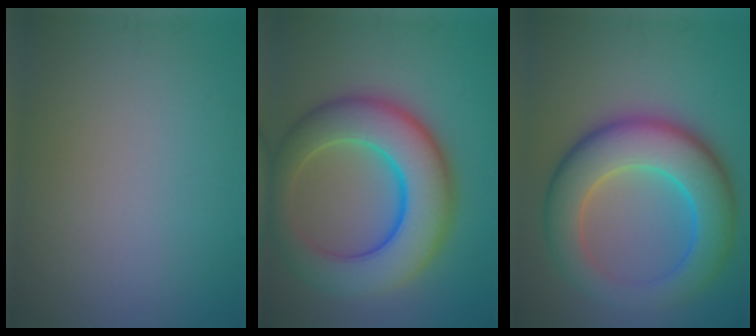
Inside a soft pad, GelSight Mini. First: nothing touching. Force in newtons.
{"total": 10.8, "press": 10.8, "slide": 0.4}
{"total": 10.3, "press": 10.3, "slide": 0.1}